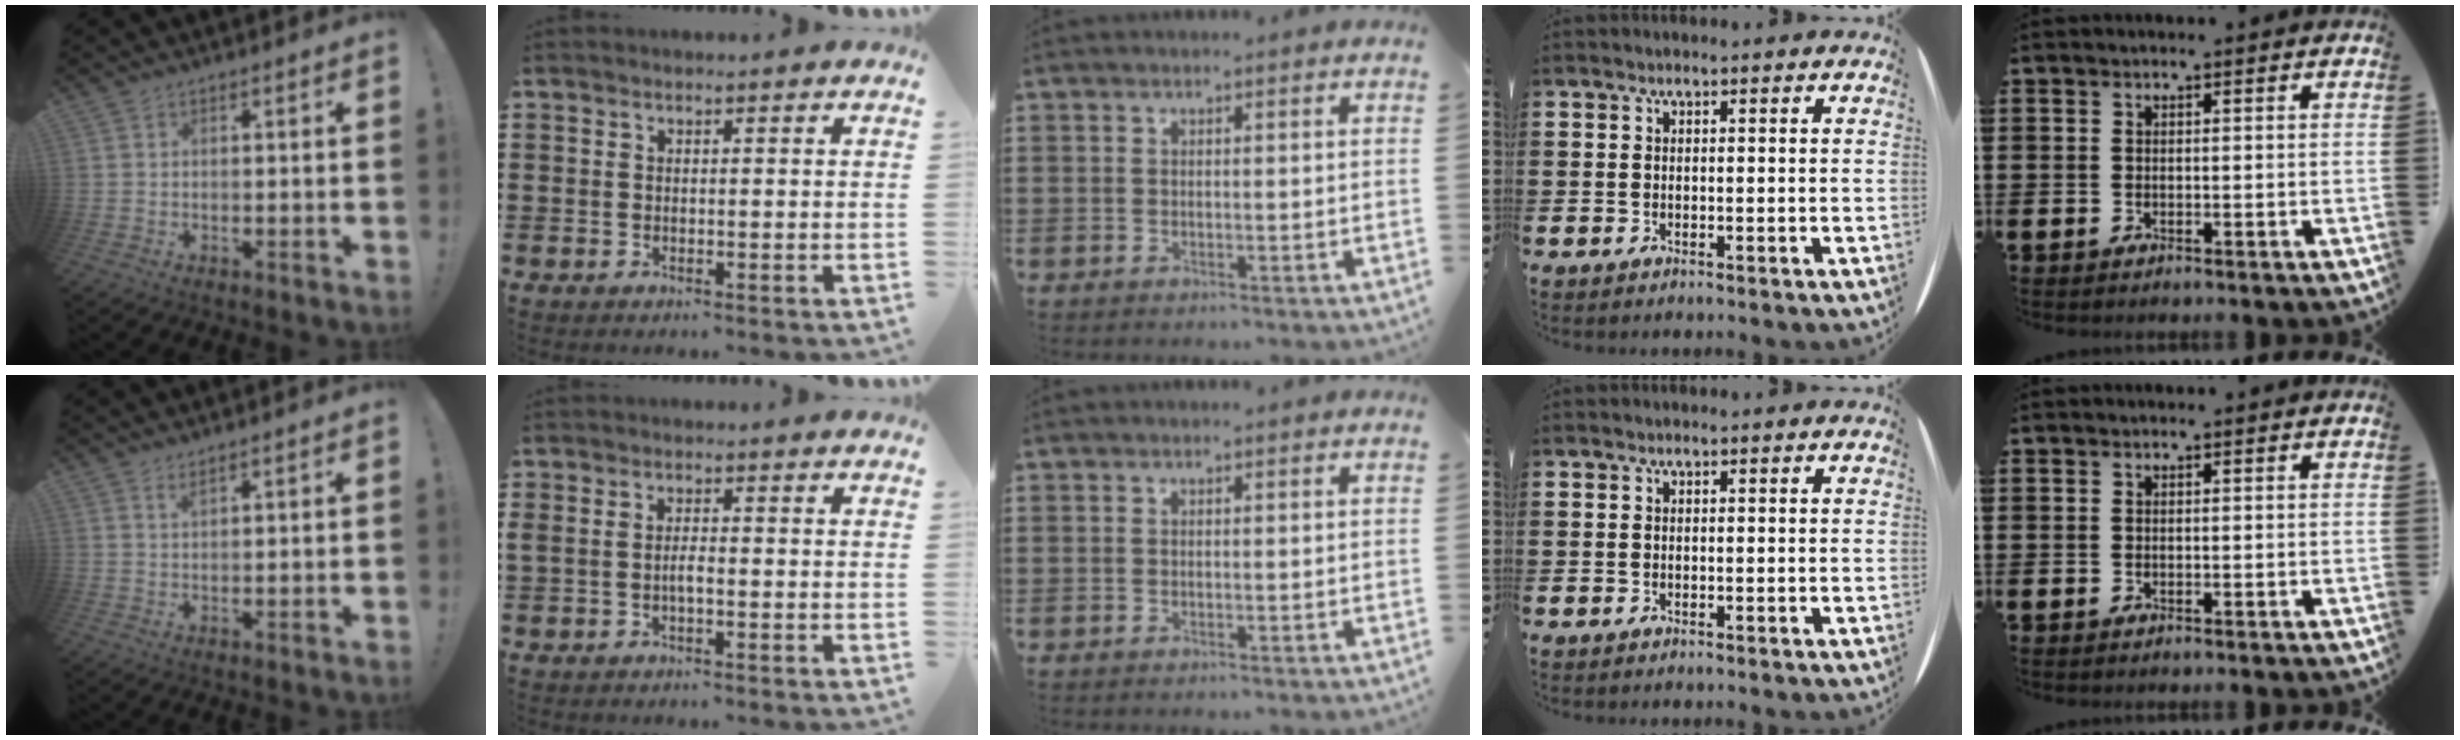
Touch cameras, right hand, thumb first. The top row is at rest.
{"thumb": {"total": 1.5, "force": [1.2, 0.2, 0.8], "torque": [-0.012, -0.005, 0.021]}, "index": {"total": 1.8, "force": [-0.6, 0.5, 1.6], "torque": [-0.039, -0.001, -0.014]}}